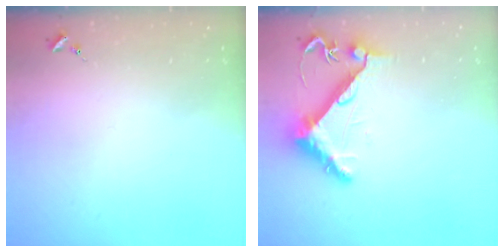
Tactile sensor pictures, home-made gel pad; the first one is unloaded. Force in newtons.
{"total": 8.4, "press": 8.4, "slide": 0.4}